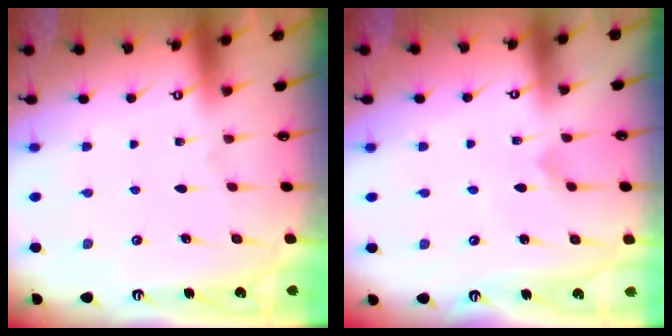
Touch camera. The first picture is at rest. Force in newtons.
{"total": 2.3, "press": 2.3, "slide": 0.2}